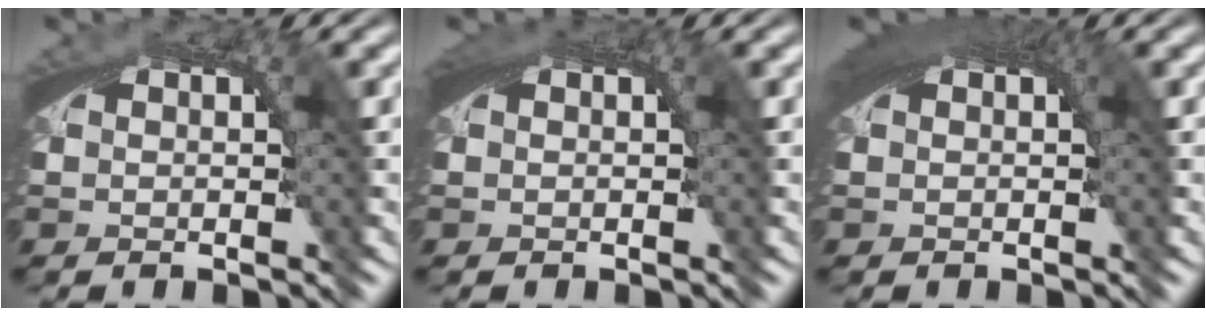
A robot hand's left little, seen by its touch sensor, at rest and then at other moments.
{"total": 1.4, "force": [0.5, 0.3, 1.3], "torque": [-0.020, 0.003, 0.009]}
{"total": 2.9, "force": [1.1, 0.7, 2.5], "torque": [-0.030, 0.011, 0.016]}